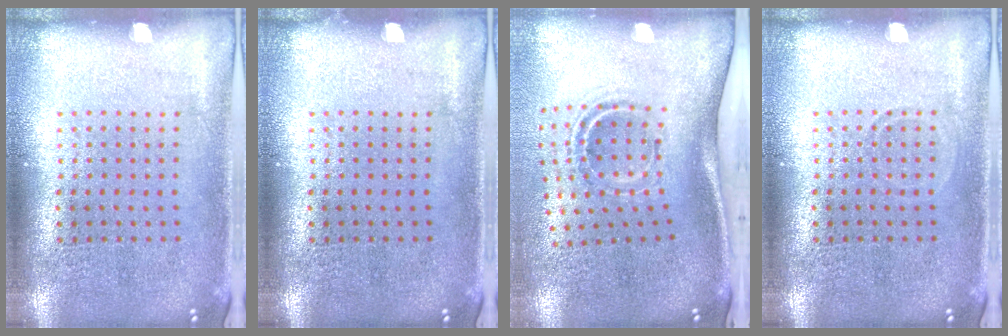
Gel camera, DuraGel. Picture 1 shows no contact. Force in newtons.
{"total": 0.0}
{"total": 2.2, "press": 1.2, "slide": 1.8}
{"total": 0.6, "press": 0.5, "slide": 0.2}